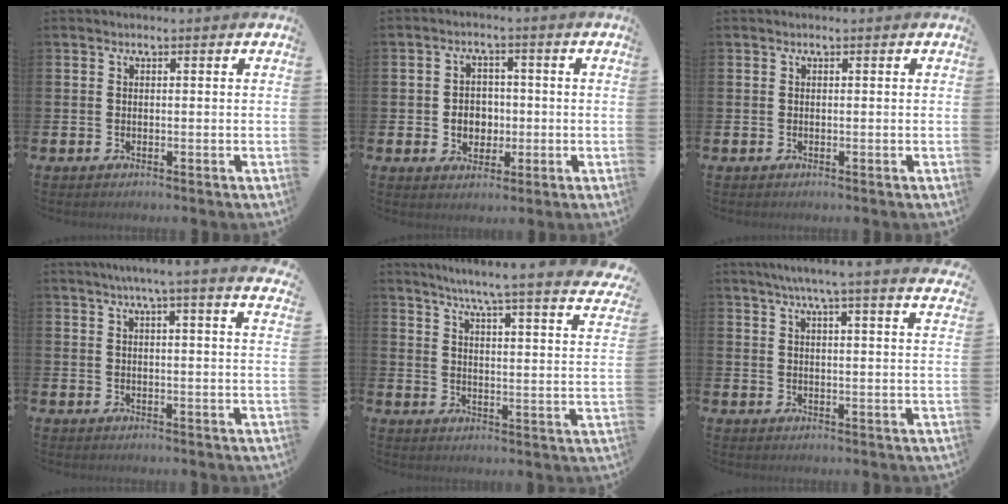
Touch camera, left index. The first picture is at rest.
{"total": 3.7, "force": [-0.3, 3.4, 1.6], "torque": [-0.025, 0.005, -0.015]}
{"total": 0.0}
{"total": 4.1, "force": [3.6, -0.9, 1.8], "torque": [-0.039, -0.013, 0.062]}
{"total": 5.5, "force": [4.8, -0.5, 2.6], "torque": [-0.067, -0.051, 0.072]}
{"total": 5.3, "force": [4.8, -0.9, 2.1], "torque": [-0.053, -0.022, 0.081]}